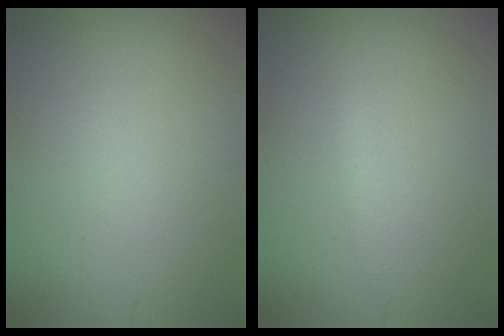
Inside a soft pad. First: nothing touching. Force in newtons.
{"total": 0.9, "press": 0.9, "slide": 0.0}